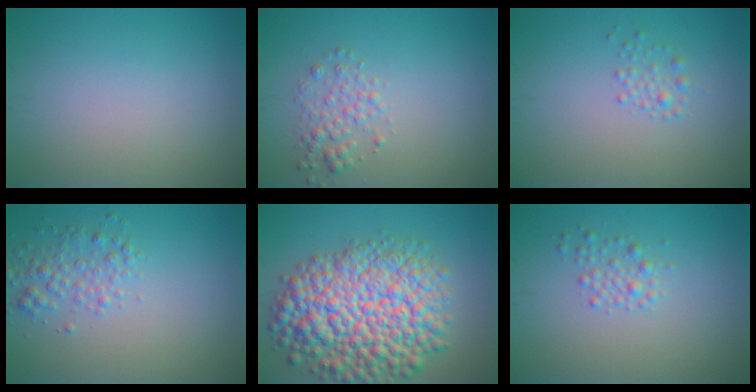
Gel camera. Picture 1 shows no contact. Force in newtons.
{"total": 2.0, "press": 2.0, "slide": 0.1}
{"total": 1.2, "press": 1.2, "slide": 0.0}
{"total": 2.5, "press": 2.5, "slide": 0.1}
{"total": 12.7, "press": 12.7, "slide": 0.5}
{"total": 1.6, "press": 1.6, "slide": 0.0}